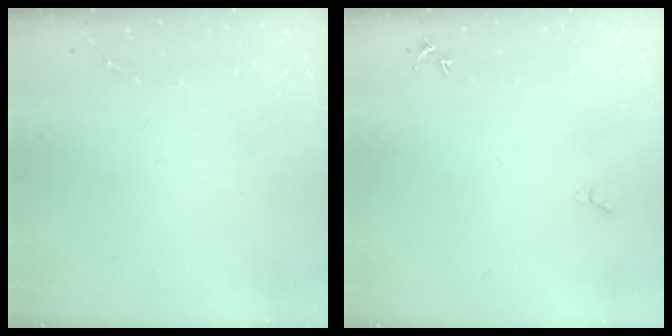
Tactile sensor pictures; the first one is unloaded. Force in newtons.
{"total": 4.8, "press": 4.8, "slide": 0.6}